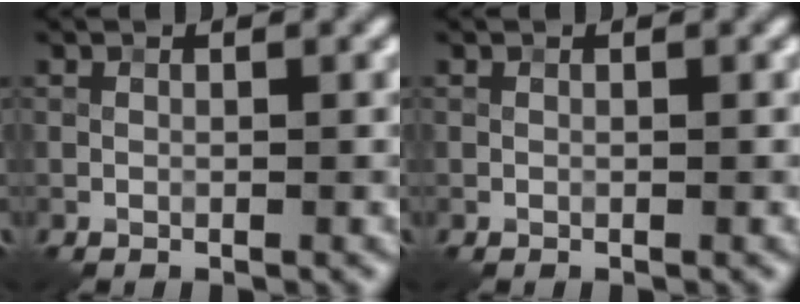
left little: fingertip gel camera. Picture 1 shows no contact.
{"total": 0.0}